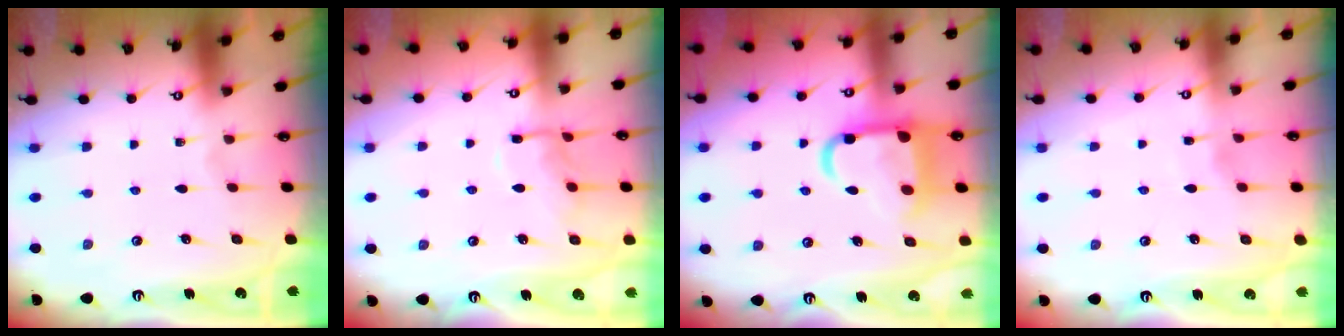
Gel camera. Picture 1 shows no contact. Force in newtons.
{"total": 8.6, "press": 8.6, "slide": 0.6}
{"total": 14.1, "press": 14.0, "slide": 1.7}
{"total": 2.6, "press": 2.5, "slide": 0.2}